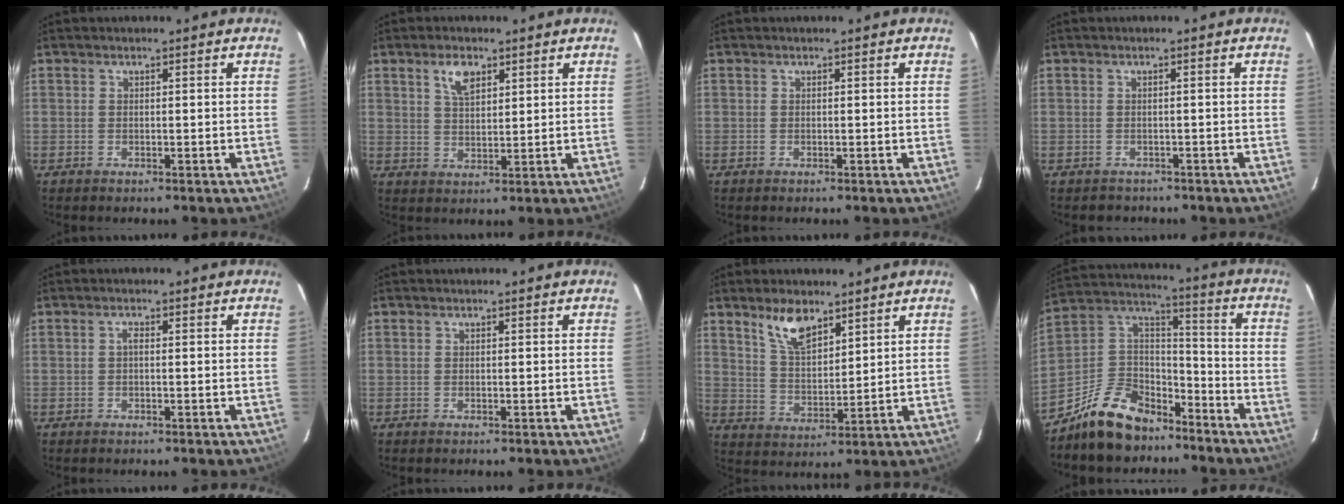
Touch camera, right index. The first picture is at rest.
{"total": 4.9, "force": [2.8, 2.4, 3.3], "torque": [-0.057, 0.006, 0.053]}
{"total": 0.0}
{"total": 2.1, "force": [-1.5, 1.4, -0.1], "torque": [0.000, 0.006, -0.017]}
{"total": 0.8, "force": [-0.1, 0.3, 0.7], "torque": [-0.014, 0.005, -0.003]}
{"total": 0.0}
{"total": 8.2, "force": [5.7, 3.4, 4.9], "torque": [-0.086, 0.004, 0.115]}
{"total": 15.8, "force": [-11.6, 8.4, 6.7], "torque": [-0.156, 0.046, -0.188]}